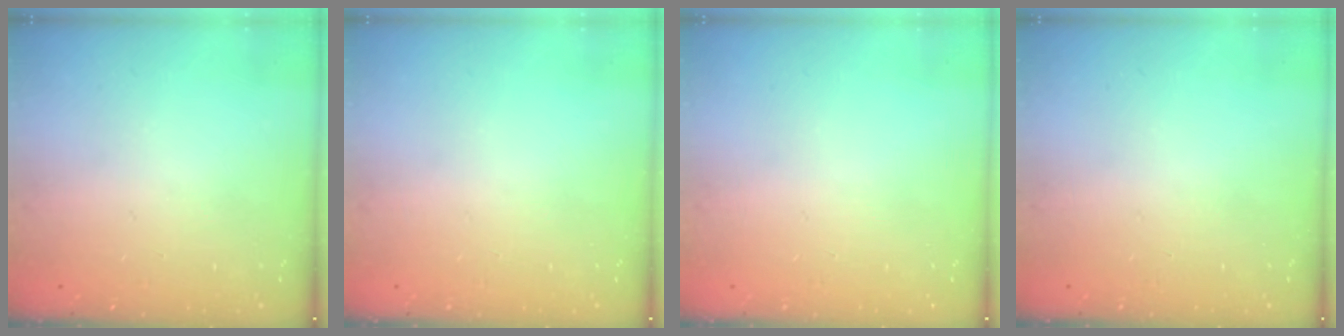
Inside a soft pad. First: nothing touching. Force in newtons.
{"total": 0.0}
{"total": 0.0}
{"total": 0.0}